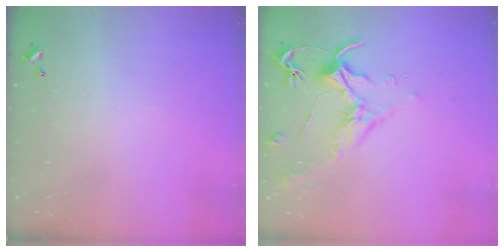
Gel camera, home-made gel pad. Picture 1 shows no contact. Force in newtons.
{"total": 2.0, "press": 1.8, "slide": 0.8}